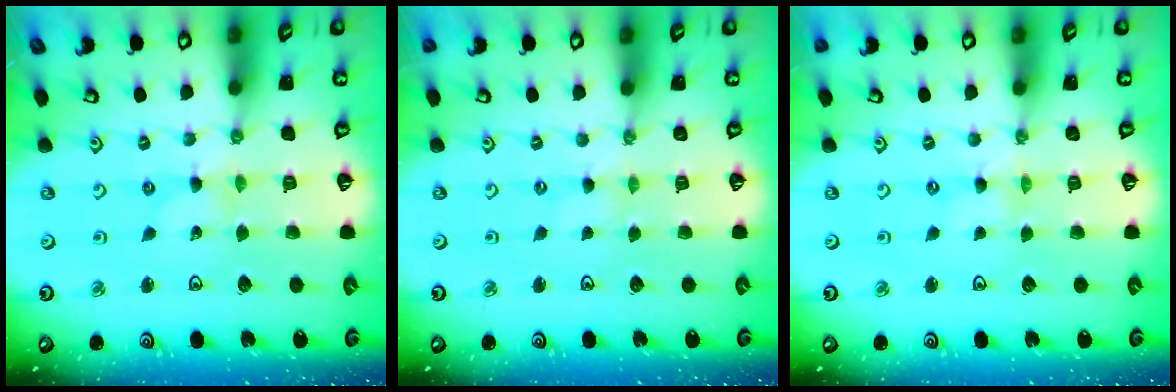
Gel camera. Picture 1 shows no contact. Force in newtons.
{"total": 0.0}
{"total": 0.0}